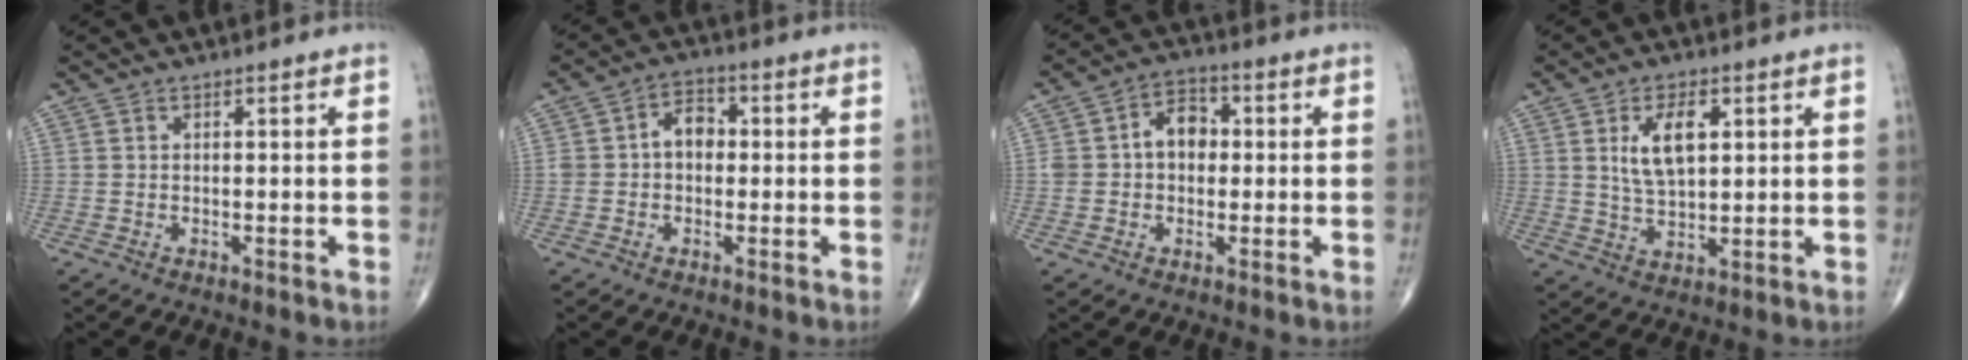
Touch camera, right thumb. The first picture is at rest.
{"total": 5.4, "force": [0.1, 4.0, 3.6], "torque": [-0.045, 0.022, -0.007]}
{"total": 7.1, "force": [0.5, 5.3, 4.7], "torque": [-0.059, 0.023, 0.001]}
{"total": 8.3, "force": [2.5, 4.0, 6.8], "torque": [-0.115, -0.009, 0.049]}